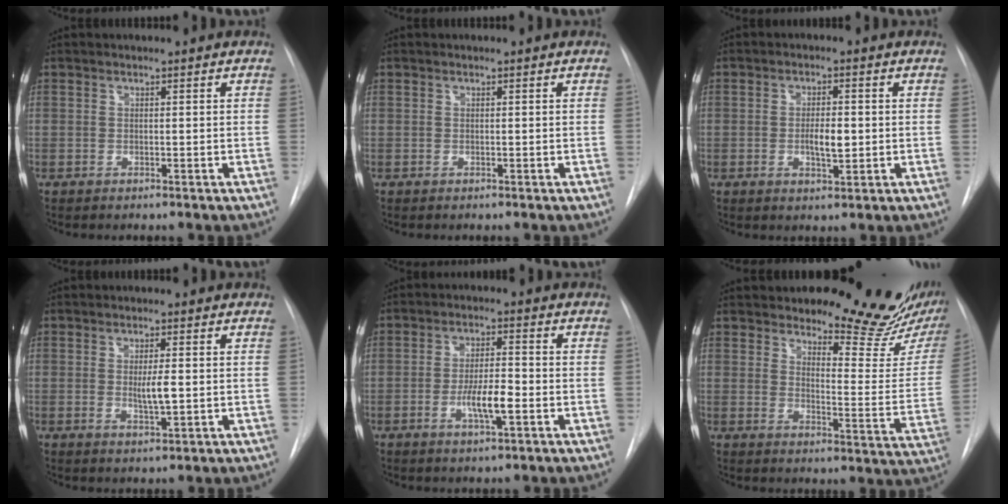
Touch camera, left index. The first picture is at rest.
{"total": 0.0}
{"total": 4.0, "force": [-0.4, 1.3, 3.8], "torque": [-0.063, -0.002, -0.004]}
{"total": 3.7, "force": [-0.3, 1.2, 3.4], "torque": [-0.057, -0.002, -0.002]}
{"total": 5.9, "force": [-1.9, 1.1, 5.5], "torque": [-0.103, -0.002, -0.033]}
{"total": 17.4, "force": [15.8, 2.7, 6.8], "torque": [-0.080, -0.098, 0.189]}